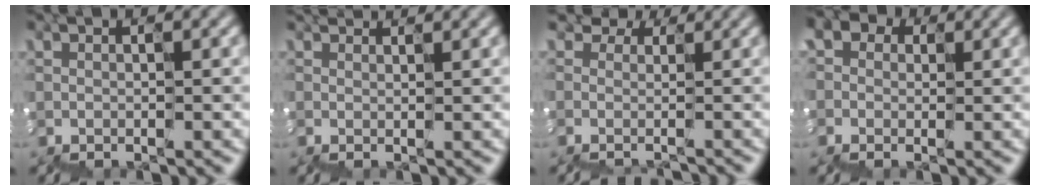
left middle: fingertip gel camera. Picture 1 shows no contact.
{"total": 1.7, "force": [1.3, 0.8, 0.8], "torque": [0.001, 0.021, 0.015]}
{"total": 4.6, "force": [1.6, 3.6, 2.3], "torque": [-0.056, 0.027, 0.051]}
{"total": 3.6, "force": [0.6, 3.3, 1.4], "torque": [-0.046, 0.012, 0.007]}